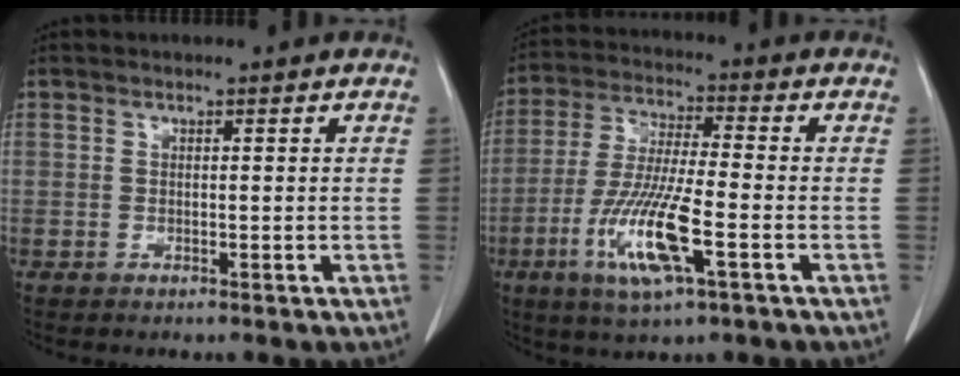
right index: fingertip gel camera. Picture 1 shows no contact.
{"total": 12.6, "force": [-4.6, 1.4, 11.6], "torque": [-0.236, -0.019, -0.084]}